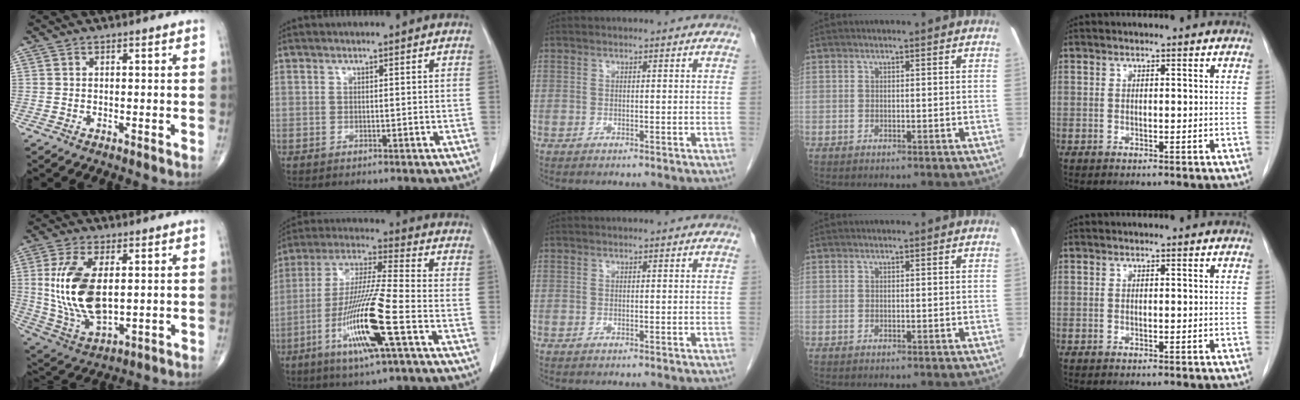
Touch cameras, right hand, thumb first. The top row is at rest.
{"thumb": {"total": 15.9, "force": [2.0, 8.2, 13.5], "torque": [-0.273, -0.016, 0.051]}, "index": {"total": 15.4, "force": [-5.8, 0.0, 14.2], "torque": [-0.289, -0.019, -0.113]}}